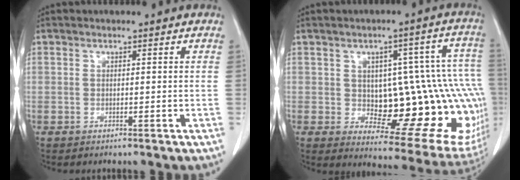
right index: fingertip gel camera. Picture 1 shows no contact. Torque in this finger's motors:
{"motor_torque": [0.79, -0.32, 0.41, 0.05]}